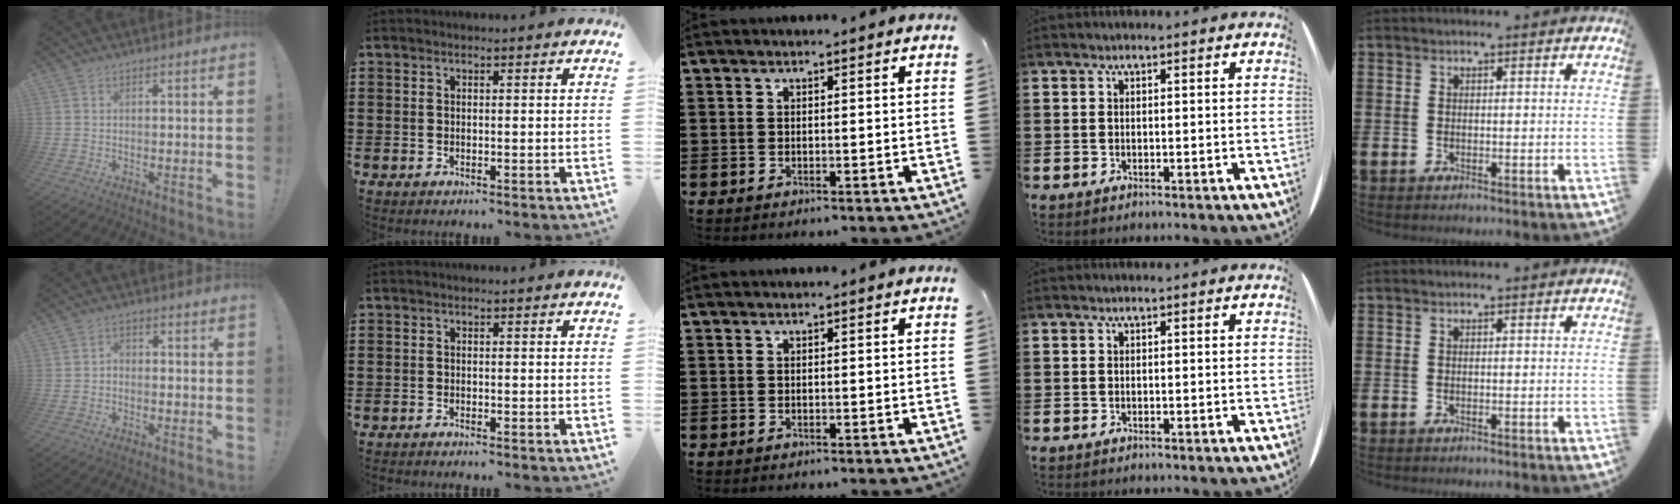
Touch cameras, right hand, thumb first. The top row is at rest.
{"thumb": {"total": 2.5, "force": [-1.9, 1.2, 1.1], "torque": [-0.025, 0.008, -0.036]}, "index": {"total": 0.7, "force": [-0.7, 0.0, 0.0], "torque": [-0.001, 0.000, -0.015]}}